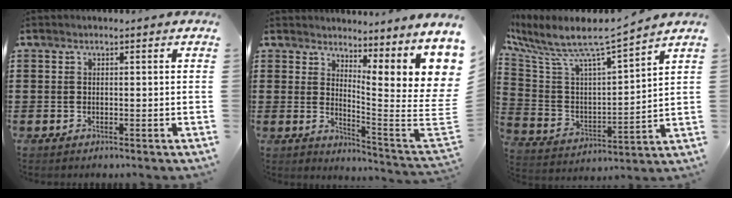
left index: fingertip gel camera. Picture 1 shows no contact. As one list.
[{"total": 7.5, "force": [5.1, 1.0, 5.4], "torque": [-0.091, -0.066, 0.084]}, {"total": 7.8, "force": [6.7, 0.8, 4.0], "torque": [-0.108, -0.053, 0.104]}]